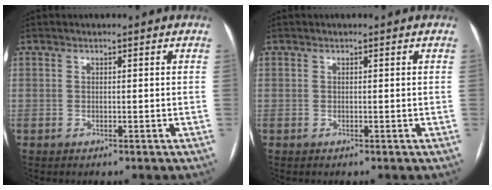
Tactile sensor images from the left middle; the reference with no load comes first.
{"total": 0.0}